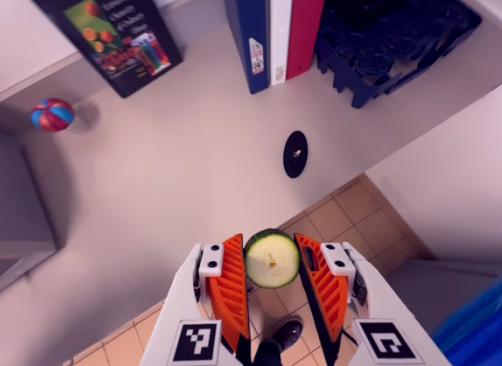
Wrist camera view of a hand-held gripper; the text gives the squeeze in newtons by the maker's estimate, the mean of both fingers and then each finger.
{"total": 5.9, "left": 5.6, "right": 6.2}